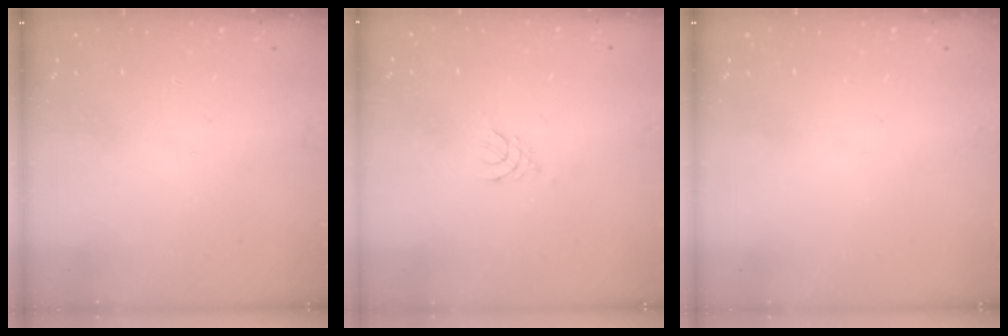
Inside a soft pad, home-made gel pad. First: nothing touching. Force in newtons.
{"total": 2.8, "press": 2.7, "slide": 0.6}
{"total": 0.0}